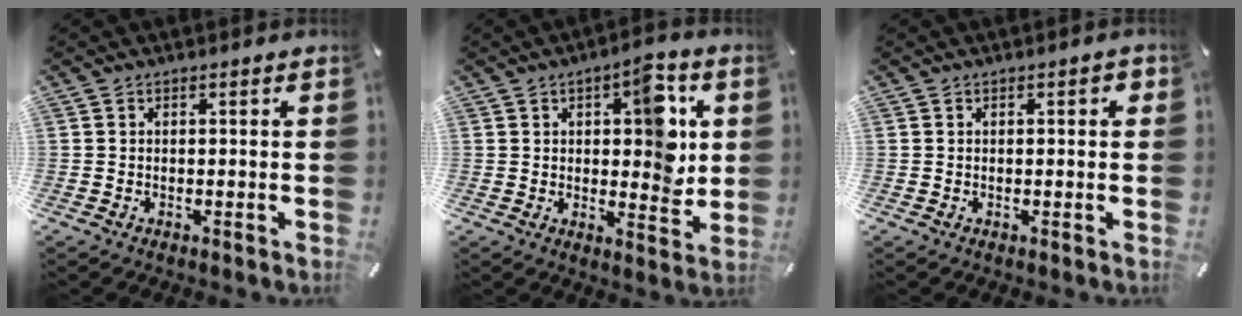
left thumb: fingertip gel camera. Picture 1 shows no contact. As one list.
[{"total": 11.4, "force": [3.0, 5.5, 9.6], "torque": [-0.097, -0.021, 0.043]}, {"total": 1.4, "force": [0.2, 0.6, 1.3], "torque": [-0.024, 0.006, 0.001]}]